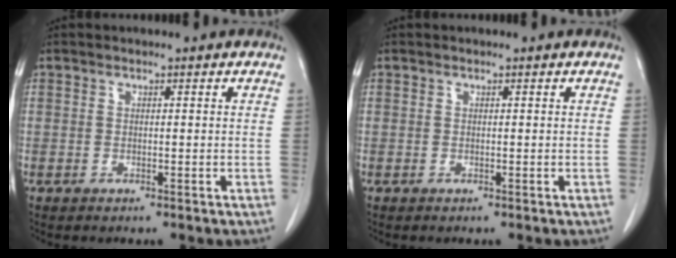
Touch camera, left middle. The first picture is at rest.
{"total": 0.0}